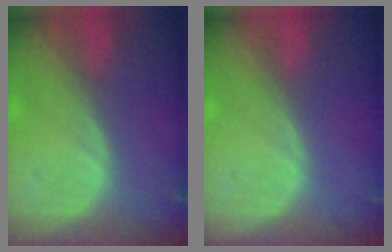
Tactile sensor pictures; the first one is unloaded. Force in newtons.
{"total": 0.0}